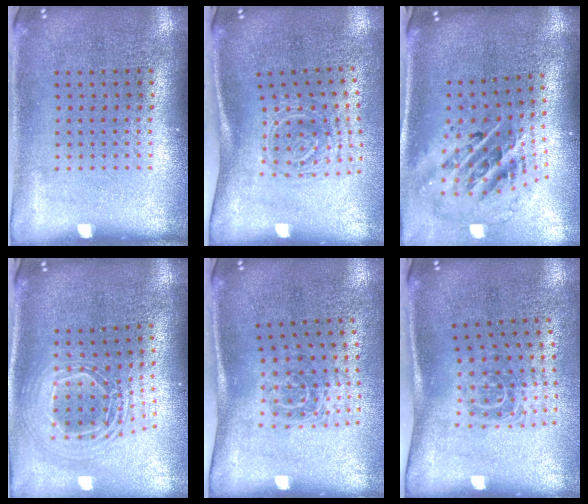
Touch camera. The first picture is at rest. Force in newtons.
{"total": 1.8, "press": 1.3, "slide": 1.3}
{"total": 2.5, "press": 1.8, "slide": 1.8}
{"total": 2.2, "press": 1.7, "slide": 1.5}
{"total": 1.7, "press": 1.1, "slide": 1.3}
{"total": 1.7, "press": 1.2, "slide": 1.3}